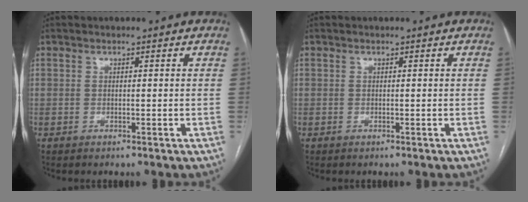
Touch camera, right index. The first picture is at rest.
{"total": 0.0}